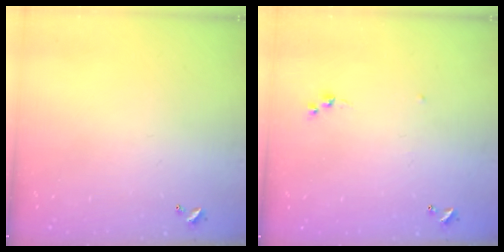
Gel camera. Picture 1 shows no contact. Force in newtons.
{"total": 6.0, "press": 6.0, "slide": 0.7}